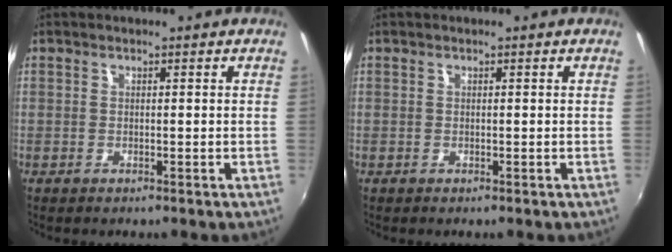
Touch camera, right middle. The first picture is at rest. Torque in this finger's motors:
{"motor_torque": [0.40, -0.61, 0.11, 0.01]}